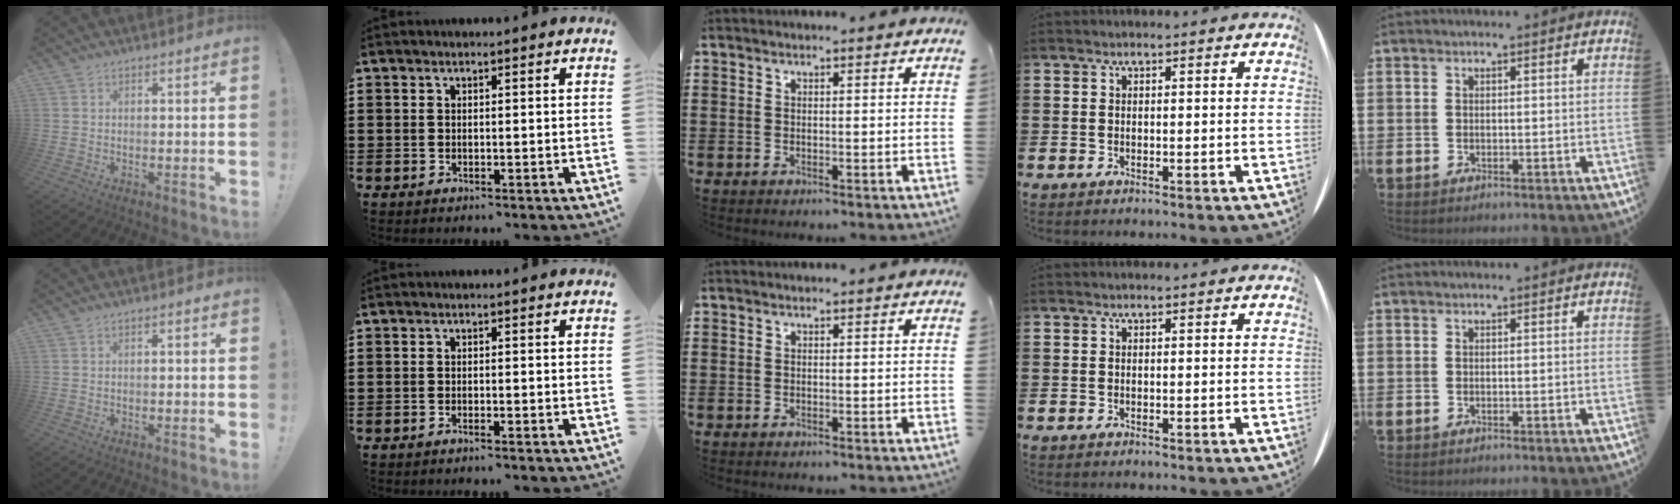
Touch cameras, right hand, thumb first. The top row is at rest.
{"thumb": {"total": 0.8, "force": [-0.6, 0.0, 0.5], "torque": [-0.006, 0.000, -0.011]}, "index": {"total": 0.8, "force": [-0.8, -0.2, 0.3], "torque": [-0.005, -0.003, -0.016]}}